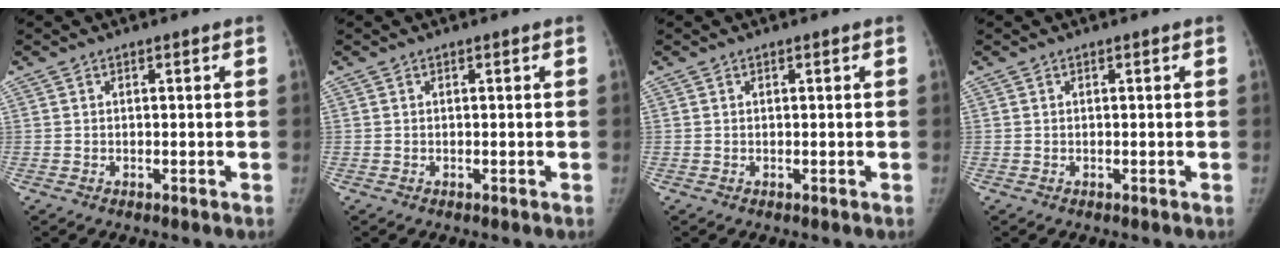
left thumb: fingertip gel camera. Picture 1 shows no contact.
{"total": 0.0}
{"total": 0.0}
{"total": 0.0}